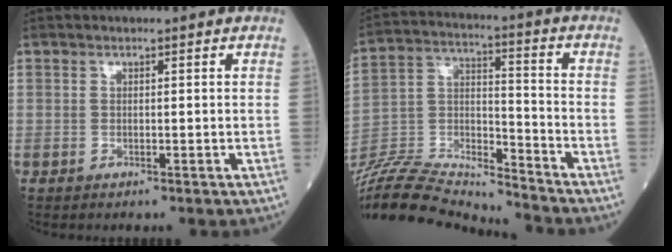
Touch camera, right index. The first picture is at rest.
{"total": 20.5, "force": [-19.9, 0.7, 5.0], "torque": [-0.113, 0.009, -0.347]}